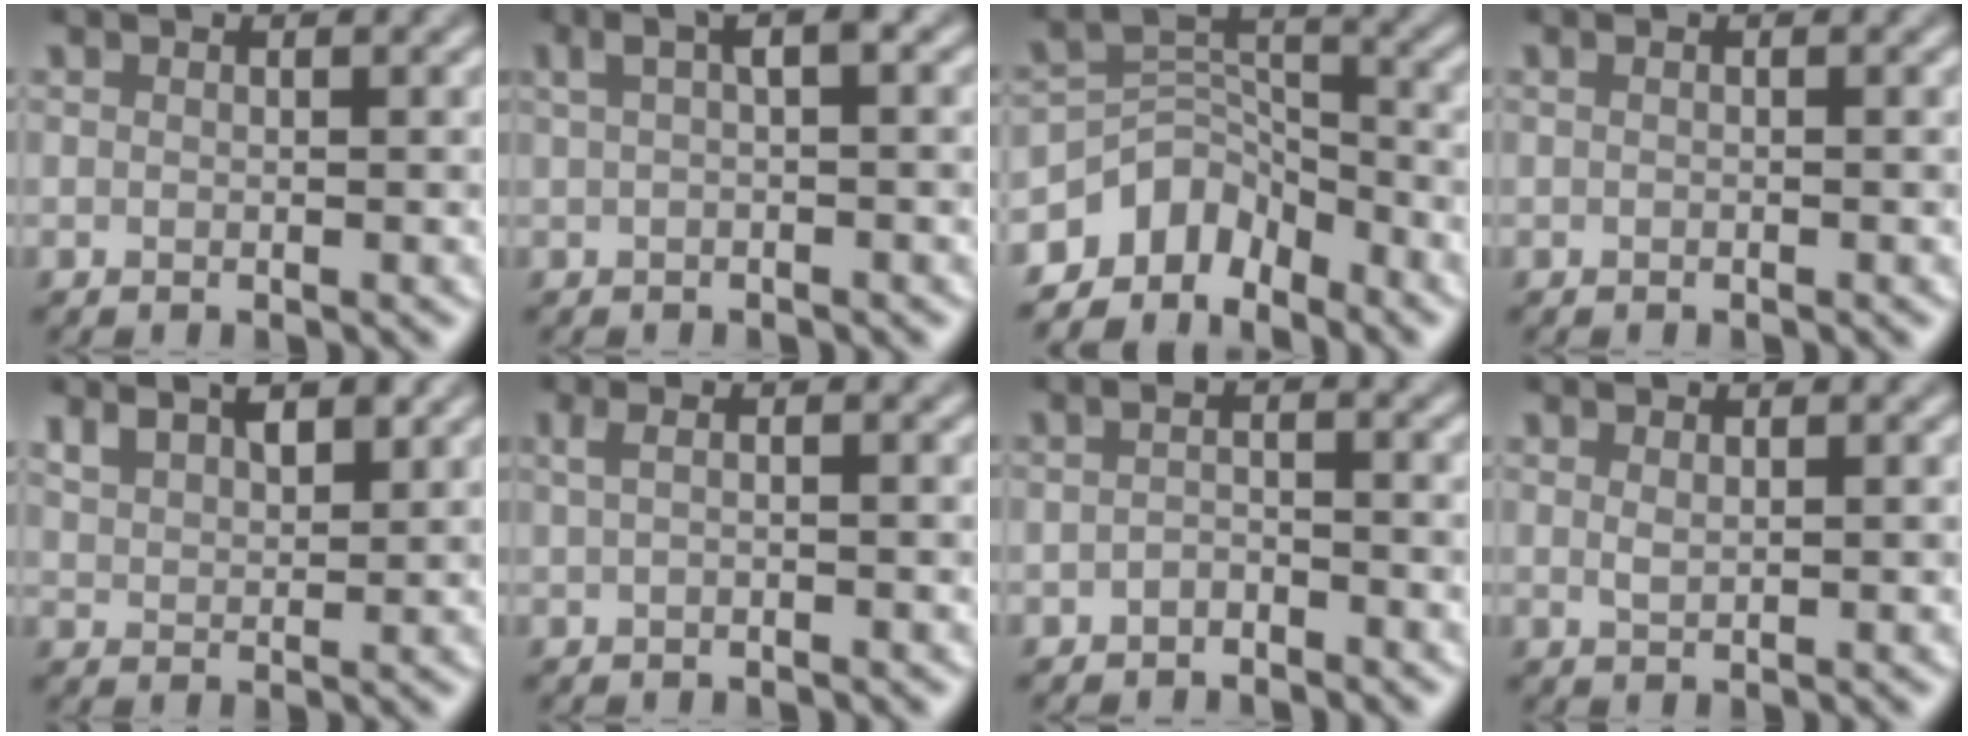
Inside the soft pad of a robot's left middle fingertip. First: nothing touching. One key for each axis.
{"total": 2.7, "fx": 0.9, "fy": 0.6, "fz": 2.5, "tx": -0.038, "ty": 0.018, "tz": 0.012}
{"total": 5.4, "fx": -4.4, "fy": 2.8, "fz": 1.4, "tx": -0.010, "ty": -0.002, "tz": -0.088}
{"total": 0.0}
{"total": 3.1, "fx": 2.1, "fy": 1.4, "fz": 1.8, "tx": -0.040, "ty": 0.002, "tz": 0.043}
{"total": 1.2, "fx": 0.1, "fy": 0.3, "fz": 1.2, "tx": -0.023, "ty": 0.002, "tz": -0.001}
{"total": 1.2, "fx": -1.1, "fy": 0.4, "fz": 0.5, "tx": -0.011, "ty": 0.001, "tz": -0.023}
{"total": 0.7, "fx": 0.4, "fy": 0.2, "fz": 0.5, "tx": -0.012, "ty": -0.002, "tz": 0.009}